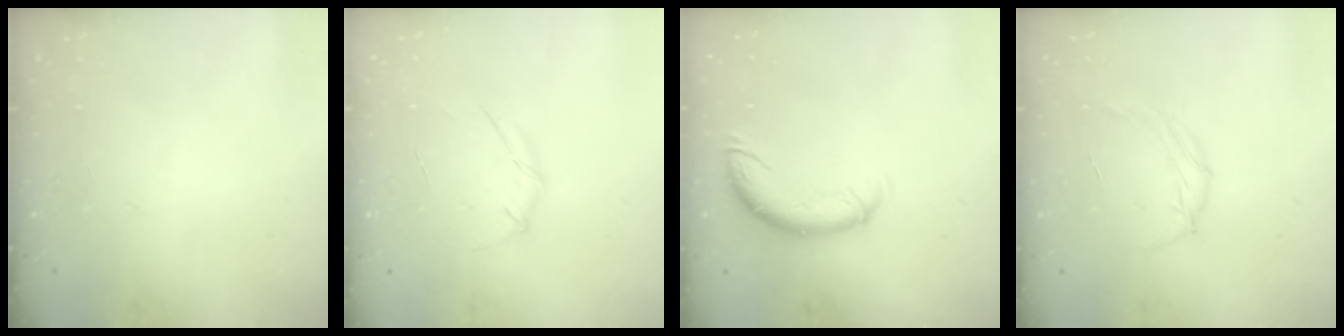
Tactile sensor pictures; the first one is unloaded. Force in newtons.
{"total": 3.9, "press": 3.8, "slide": 0.9}
{"total": 10.7, "press": 10.6, "slide": 1.5}
{"total": 5.7, "press": 5.6, "slide": 0.7}